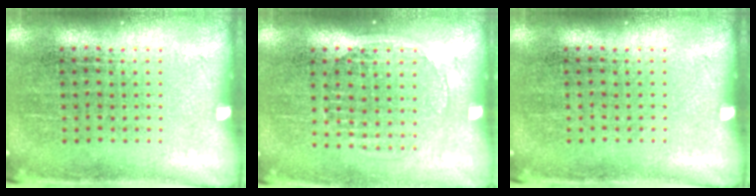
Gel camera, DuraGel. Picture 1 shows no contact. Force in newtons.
{"total": 1.4, "press": 1.2, "slide": 0.6}
{"total": 0.0}